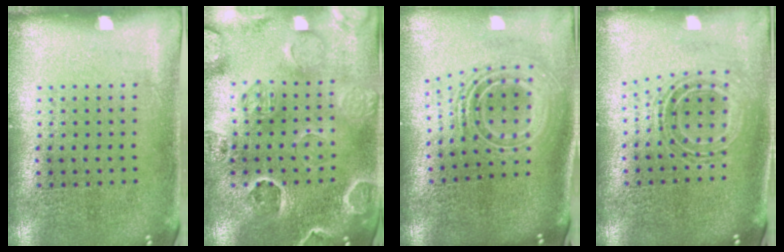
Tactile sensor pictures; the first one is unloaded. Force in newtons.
{"total": 2.8, "press": 2.7, "slide": 0.6}
{"total": 2.4, "press": 1.7, "slide": 1.7}
{"total": 0.7, "press": 0.7, "slide": 0.2}